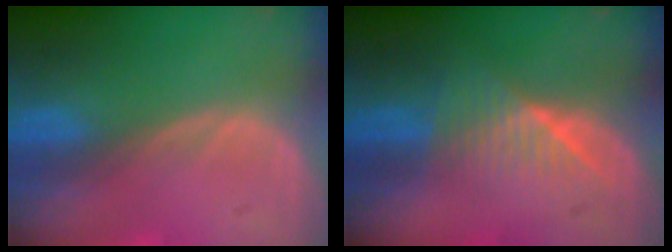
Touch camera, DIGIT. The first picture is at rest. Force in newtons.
{"total": 6.1, "press": 5.7, "slide": 2.1}